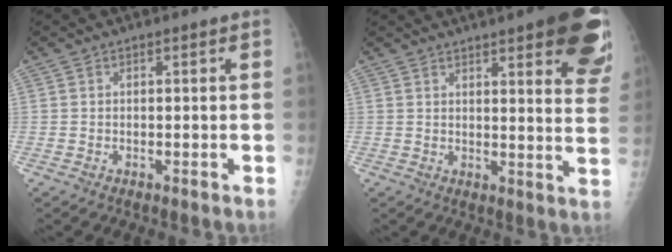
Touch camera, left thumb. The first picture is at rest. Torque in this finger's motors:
{"motor_torque": [1.91, 1.65, 1.34, -1.24, 0.31]}